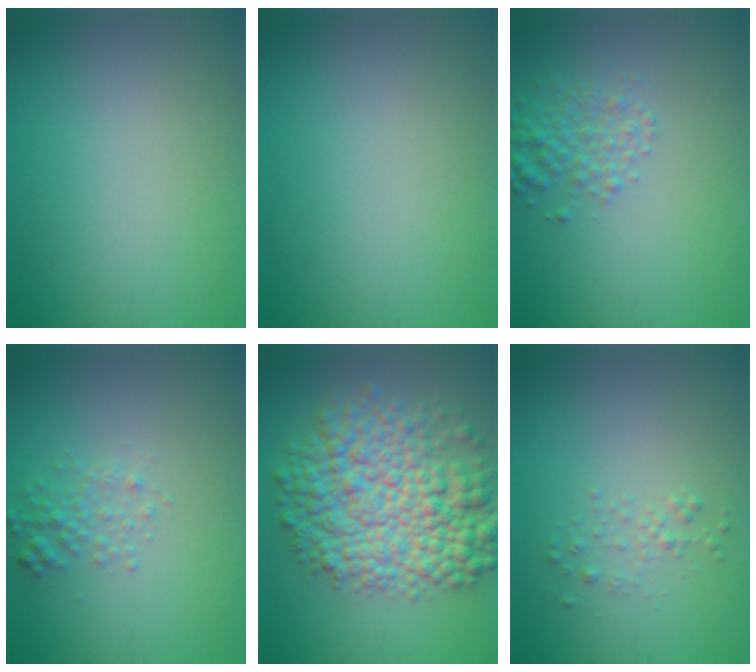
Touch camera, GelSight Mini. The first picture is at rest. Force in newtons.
{"total": 0.0}
{"total": 2.6, "press": 2.6, "slide": 0.1}
{"total": 1.8, "press": 1.8, "slide": 0.1}
{"total": 10.2, "press": 10.2, "slide": 0.2}
{"total": 1.0, "press": 1.0, "slide": 0.1}